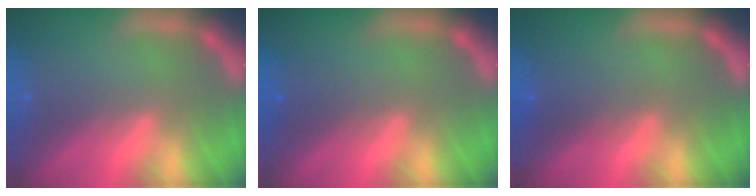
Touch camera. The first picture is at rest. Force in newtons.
{"total": 1.4}
{"total": 2.0}